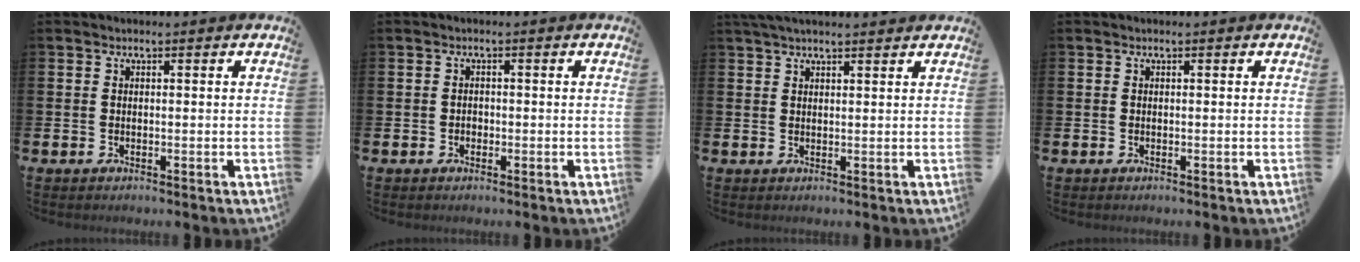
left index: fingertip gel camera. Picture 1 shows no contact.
{"total": 0.9, "force": [-0.4, 0.8, 0.2], "torque": [-0.006, 0.004, -0.009]}
{"total": 2.5, "force": [2.2, 0.3, 1.1], "torque": [-0.022, -0.001, 0.041]}
{"total": 0.0}